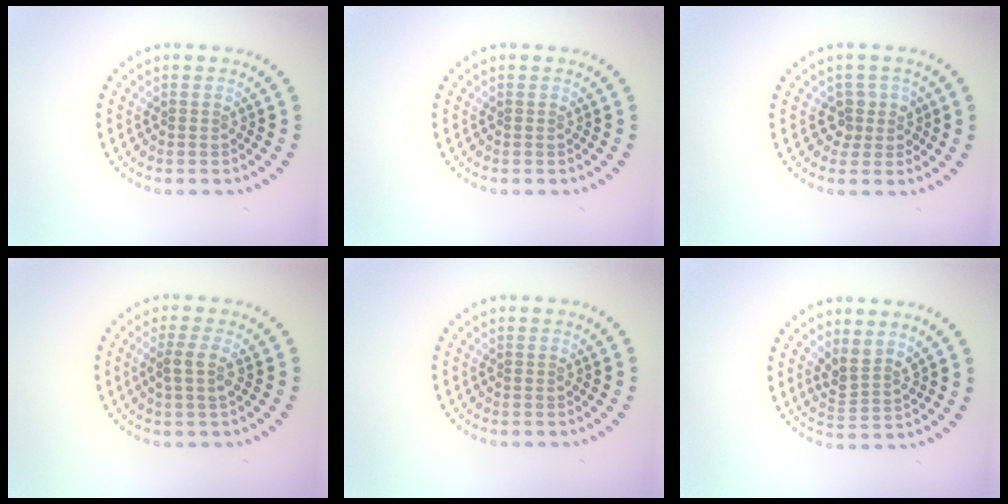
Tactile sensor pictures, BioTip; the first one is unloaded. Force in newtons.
{"total": 0.0}
{"total": 2.2, "press": 1.7, "slide": 1.3}
{"total": 2.0, "press": 1.7, "slide": 1.1}
{"total": 0.0}
{"total": 2.4, "press": 1.8, "slide": 1.6}